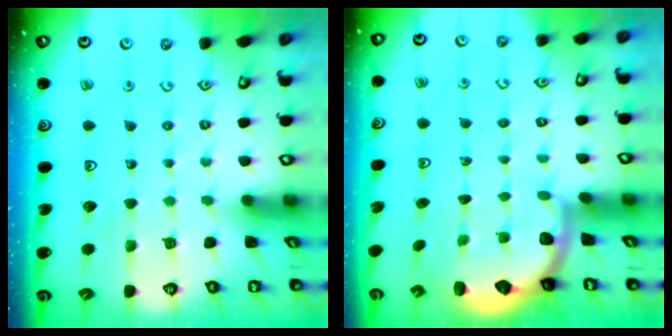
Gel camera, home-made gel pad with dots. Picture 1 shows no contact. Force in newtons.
{"total": 2.1, "press": 1.9, "slide": 1.0}